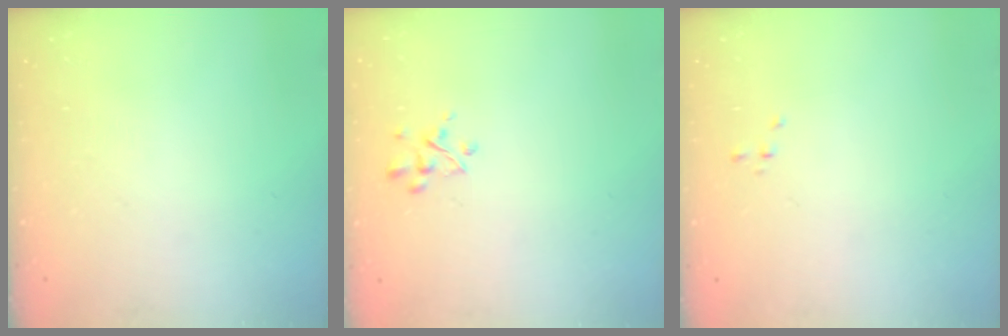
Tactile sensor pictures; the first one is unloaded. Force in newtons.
{"total": 2.5, "press": 2.5, "slide": 0.5}
{"total": 0.0}